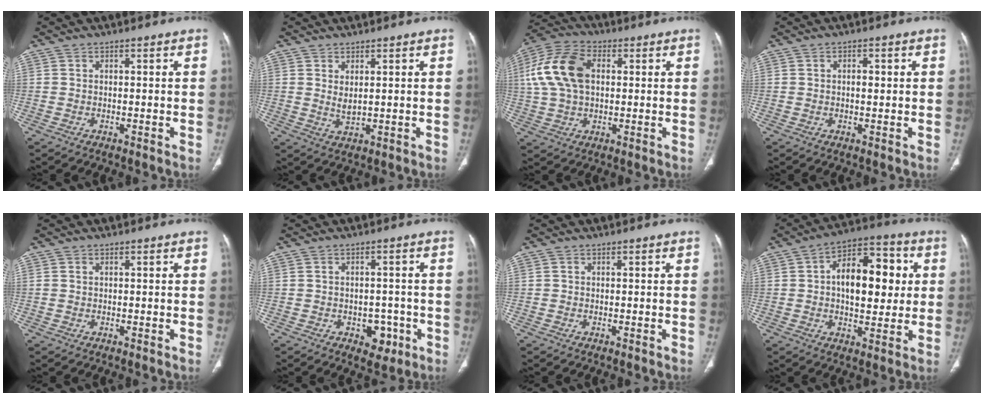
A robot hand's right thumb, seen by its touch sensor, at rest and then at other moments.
{"total": 1.5, "force": [0.6, 0.6, 1.3], "torque": [-0.024, -0.007, 0.016]}
{"total": 14.3, "force": [2.5, 9.1, 10.8], "torque": [-0.220, 0.021, 0.043]}
{"total": 1.8, "force": [0.3, 0.9, 1.5], "torque": [-0.025, 0.002, 0.003]}
{"total": 0.5, "force": [0.1, 0.4, 0.3], "torque": [-0.005, 0.005, 0.003]}
{"total": 5.1, "force": [-2.1, 3.6, 3.0], "torque": [-0.014, 0.012, -0.021]}
{"total": 0.0}
{"total": 15.9, "force": [2.1, 9.0, 13.0], "torque": [-0.158, 0.019, 0.026]}